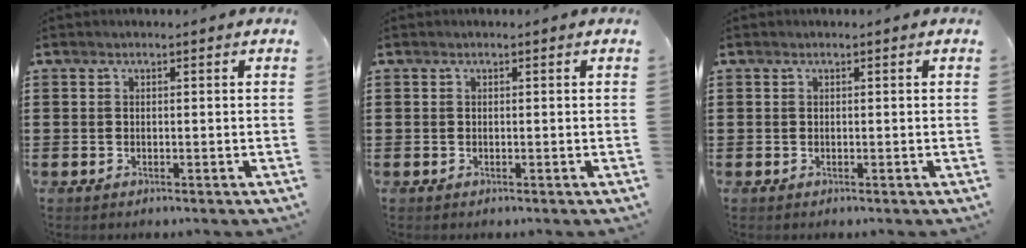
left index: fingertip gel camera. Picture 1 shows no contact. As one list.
[{"total": 0.0}, {"total": 0.0}]